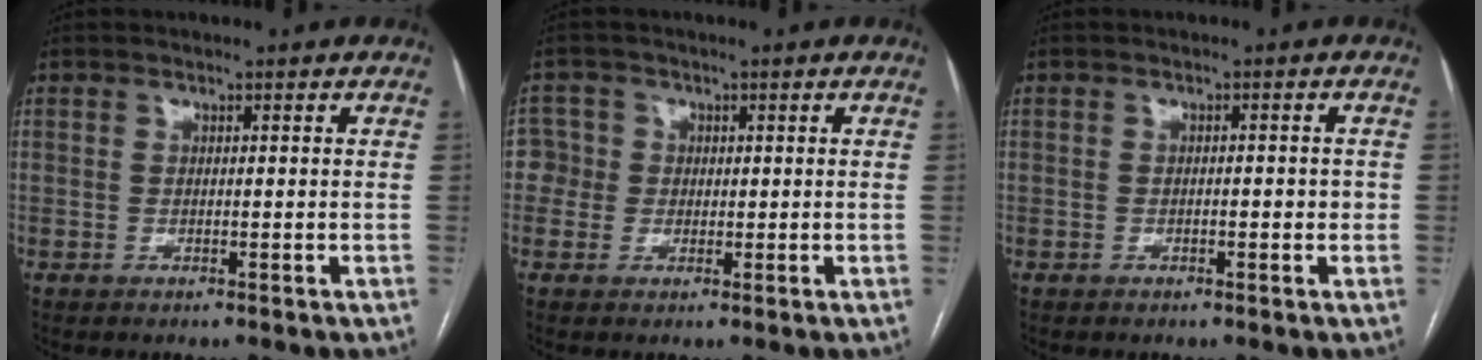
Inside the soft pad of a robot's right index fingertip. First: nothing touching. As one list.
[{"total": 3.4, "force": [0.1, 3.4, -0.2], "torque": [0.021, 0.016, -0.001]}, {"total": 1.8, "force": [-0.4, 0.6, 1.7], "torque": [-0.026, 0.002, -0.005]}]